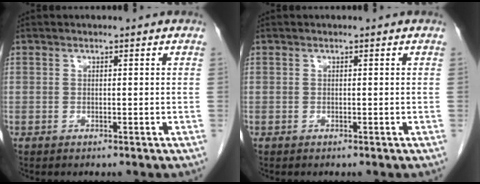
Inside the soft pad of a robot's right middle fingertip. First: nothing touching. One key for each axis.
{"total": 0.0}